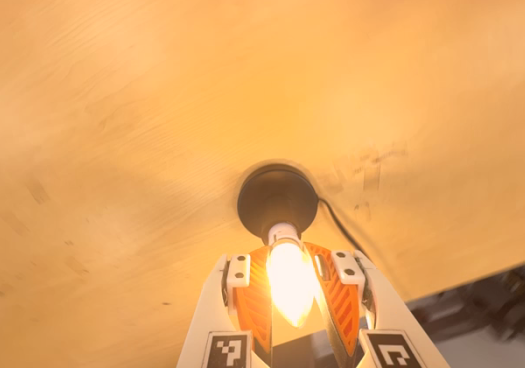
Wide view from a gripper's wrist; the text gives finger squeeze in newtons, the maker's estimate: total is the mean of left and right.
{"total": 17.4, "left": 17.8, "right": 16.9}